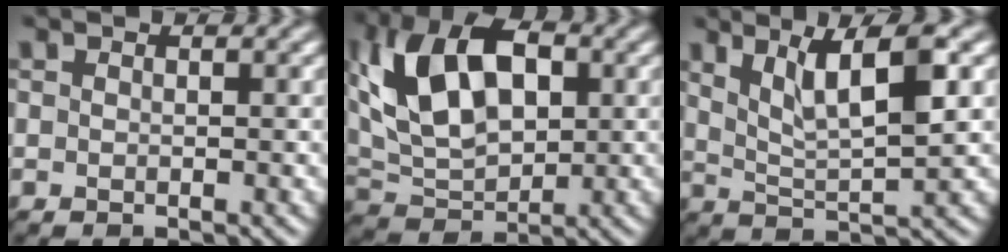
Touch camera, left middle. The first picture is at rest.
{"total": 10.0, "force": [2.5, 5.8, 7.7], "torque": [-0.148, 0.019, 0.036]}
{"total": 5.5, "force": [2.2, 1.1, 4.9], "torque": [-0.085, 0.000, 0.039]}